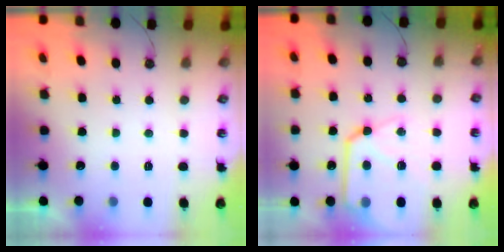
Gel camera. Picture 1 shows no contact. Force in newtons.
{"total": 14.7, "press": 14.6, "slide": 1.4}